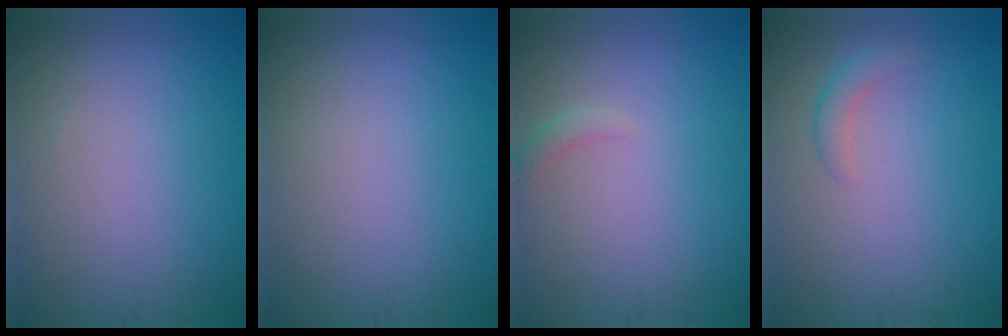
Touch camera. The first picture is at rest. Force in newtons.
{"total": 0.0}
{"total": 1.0, "press": 0.9, "slide": 0.2}
{"total": 1.4, "press": 1.4, "slide": 0.1}